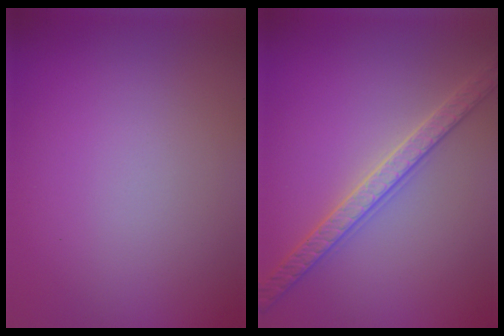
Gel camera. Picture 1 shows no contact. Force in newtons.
{"total": 3.3, "press": 3.3, "slide": 0.1}